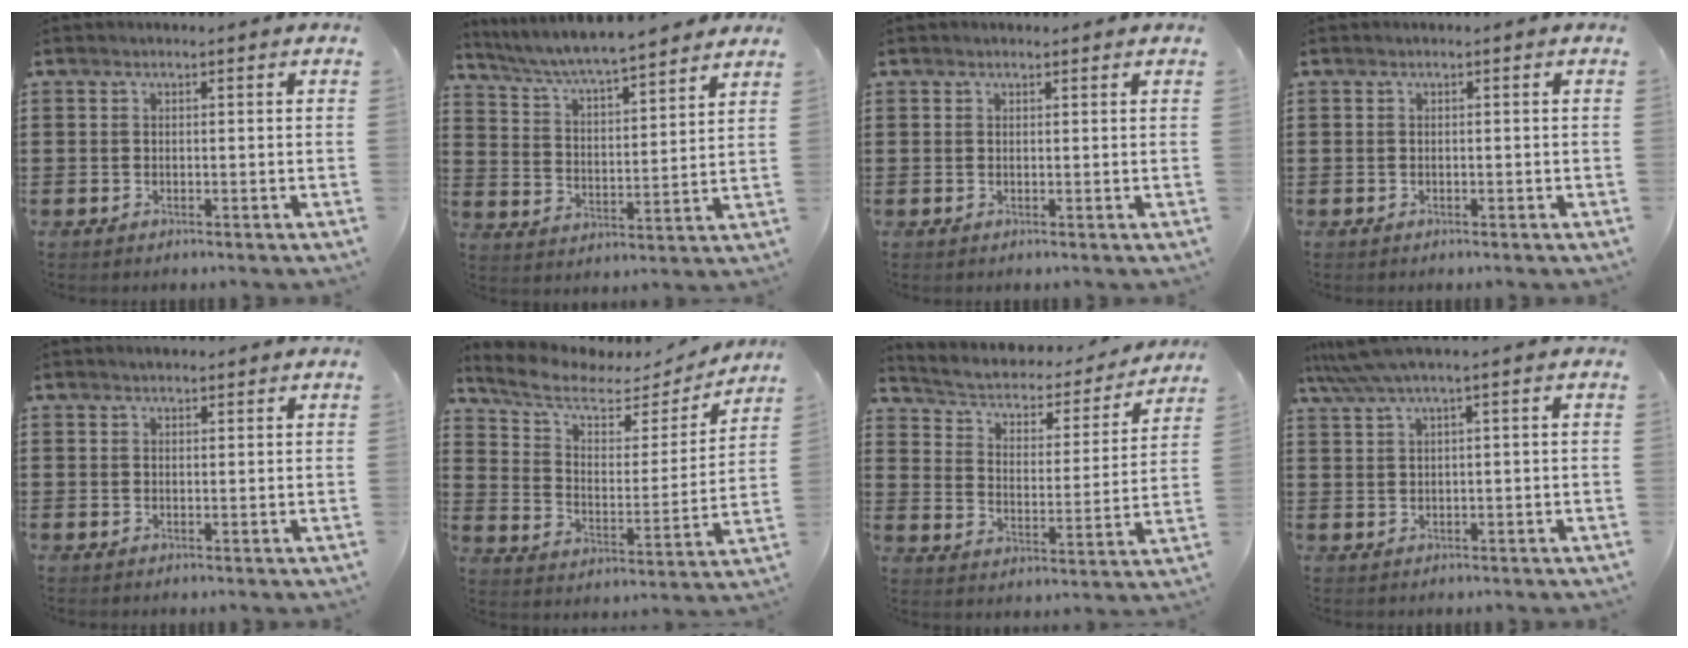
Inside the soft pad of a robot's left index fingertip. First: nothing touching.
{"total": 5.5, "force": [5.3, -0.1, 1.6], "torque": [-0.055, -0.036, 0.087]}
{"total": 0.6, "force": [0.5, 0.2, 0.2], "torque": [-0.005, 0.001, 0.011]}
{"total": 0.0}
{"total": 1.0, "force": [1.0, 0.3, 0.2], "torque": [-0.005, 0.003, 0.019]}
{"total": 7.2, "force": [5.5, 2.8, 3.8], "torque": [-0.099, -0.028, 0.092]}
{"total": 3.0, "force": [2.4, 1.5, 1.1], "torque": [-0.039, -0.022, 0.029]}
{"total": 3.5, "force": [1.7, -0.2, 3.1], "torque": [-0.070, -0.005, 0.027]}